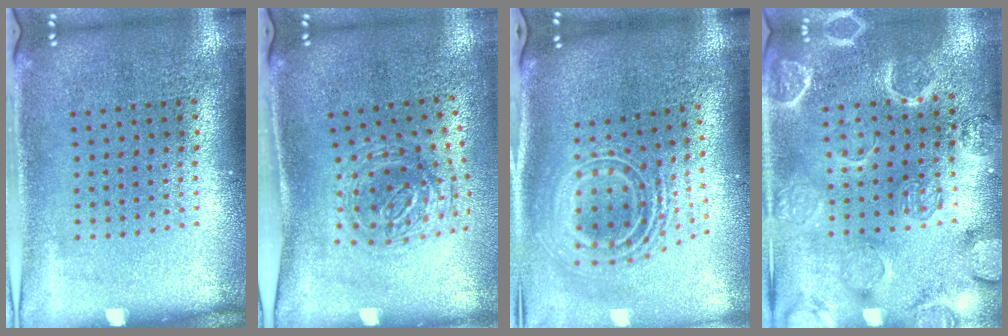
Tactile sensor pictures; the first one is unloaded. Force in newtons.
{"total": 1.1, "press": 1.0, "slide": 0.4}
{"total": 2.7, "press": 1.8, "slide": 1.9}
{"total": 2.7, "press": 2.7, "slide": 0.0}